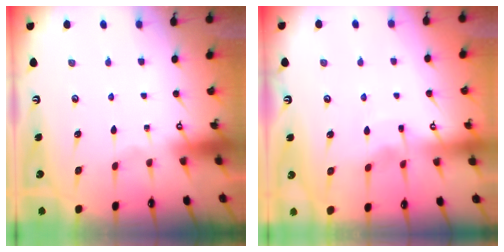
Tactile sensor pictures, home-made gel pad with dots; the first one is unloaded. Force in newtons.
{"total": 3.3, "press": 3.3, "slide": 0.4}